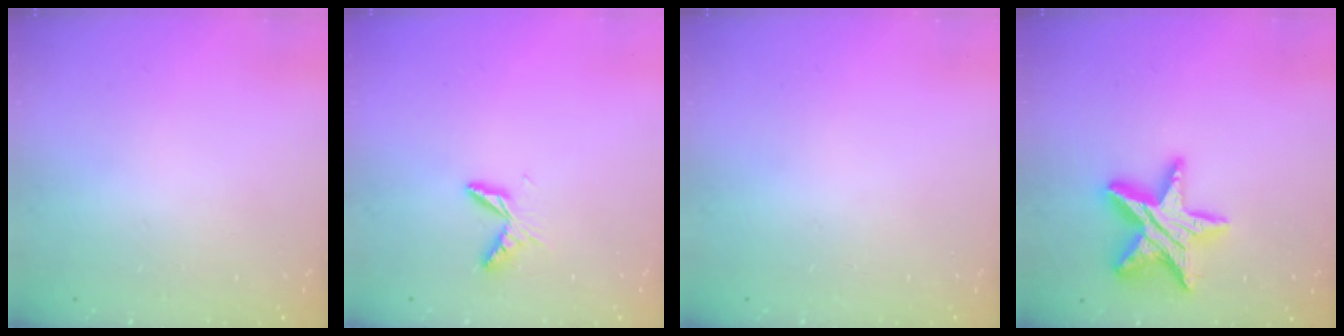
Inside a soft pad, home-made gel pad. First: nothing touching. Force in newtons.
{"total": 6.5, "press": 6.5, "slide": 0.4}
{"total": 0.0}
{"total": 15.3, "press": 15.2, "slide": 1.3}